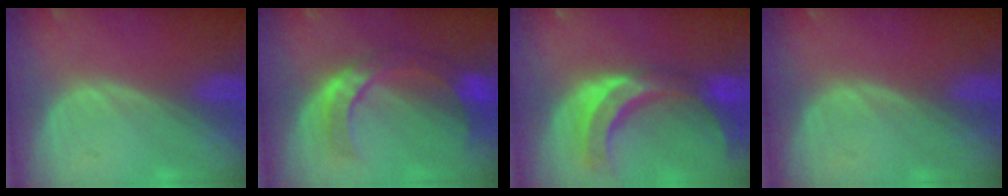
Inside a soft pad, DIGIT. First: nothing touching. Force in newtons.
{"total": 7.9, "press": 7.4, "slide": 2.6}
{"total": 10.7, "press": 9.4, "slide": 5.0}
{"total": 0.0}